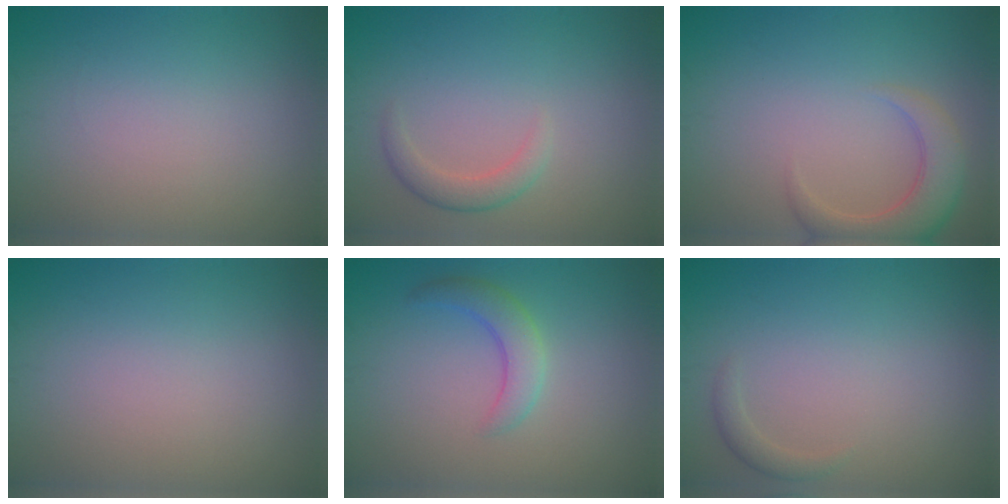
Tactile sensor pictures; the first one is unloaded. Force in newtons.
{"total": 2.0, "press": 2.0, "slide": 0.1}
{"total": 4.5, "press": 4.5, "slide": 0.5}
{"total": 0.0}
{"total": 2.9, "press": 2.9, "slide": 0.2}
{"total": 1.1, "press": 1.1, "slide": 0.0}